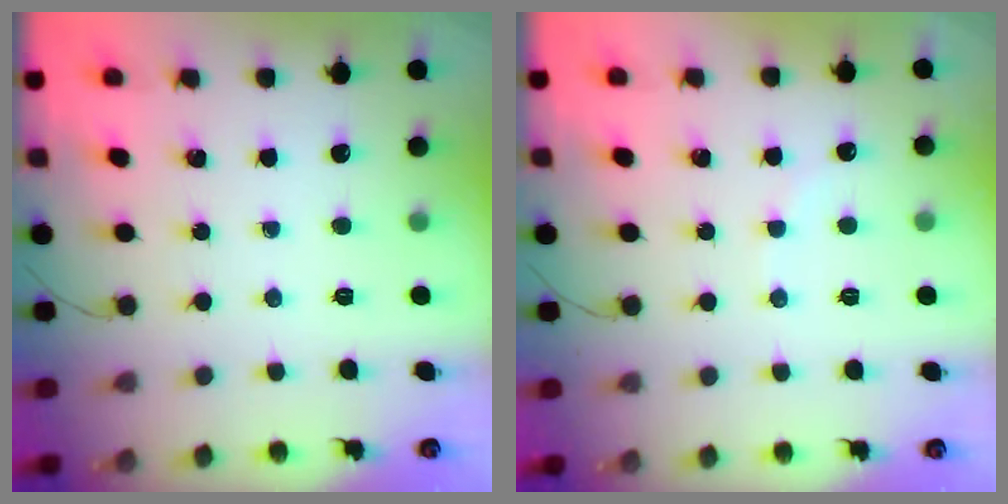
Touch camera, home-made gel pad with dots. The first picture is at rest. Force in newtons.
{"total": 3.9, "press": 3.8, "slide": 0.6}